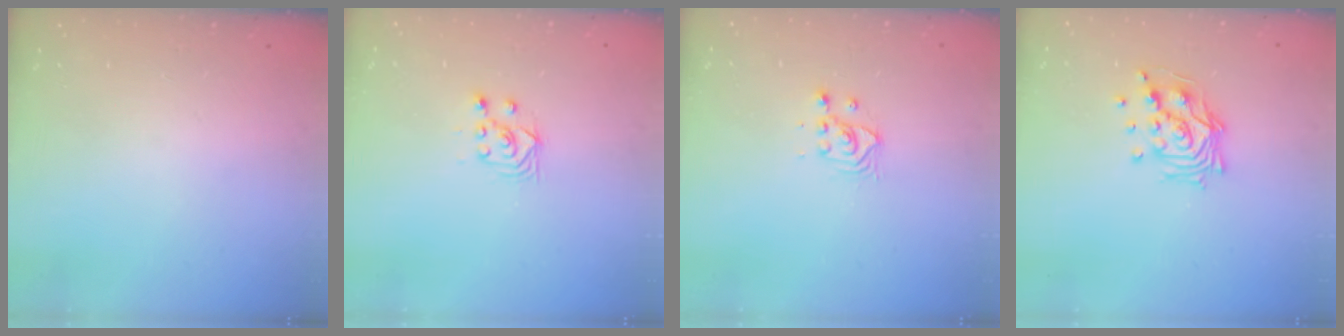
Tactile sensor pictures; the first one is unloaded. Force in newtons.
{"total": 3.5, "press": 3.2, "slide": 1.4}
{"total": 3.7, "press": 3.7, "slide": 0.3}
{"total": 12.5, "press": 12.4, "slide": 1.5}